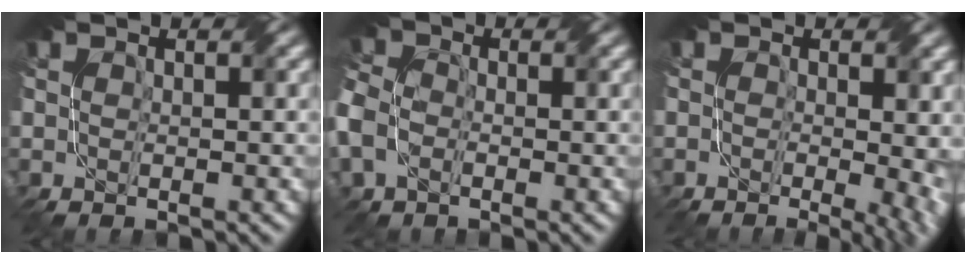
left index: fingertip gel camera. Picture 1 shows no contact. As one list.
[{"total": 5.6, "force": [-1.5, 4.4, 3.2], "torque": [-0.090, 0.003, -0.031]}, {"total": 8.5, "force": [-1.1, 4.3, 7.3], "torque": [-0.076, -0.007, 0.005]}]